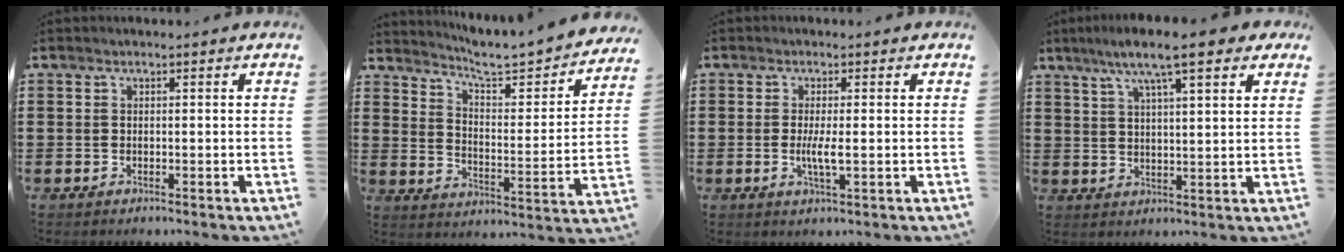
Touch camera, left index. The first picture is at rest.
{"total": 5.2, "force": [4.9, 0.5, 1.6], "torque": [-0.051, -0.044, 0.076]}
{"total": 3.2, "force": [-0.2, 0.4, 3.1], "torque": [-0.055, -0.004, -0.004]}
{"total": 9.2, "force": [6.5, 1.6, 6.3], "torque": [-0.132, -0.004, 0.110]}